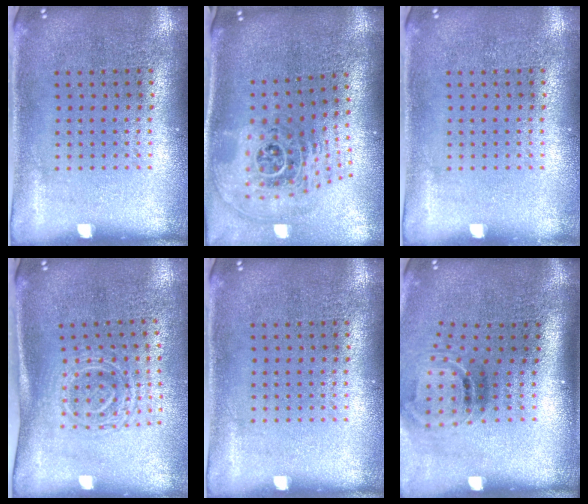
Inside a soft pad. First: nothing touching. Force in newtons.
{"total": 2.5, "press": 1.8, "slide": 1.8}
{"total": 0.0}
{"total": 1.7, "press": 1.3, "slide": 1.1}
{"total": 0.0}
{"total": 1.5, "press": 1.1, "slide": 1.1}